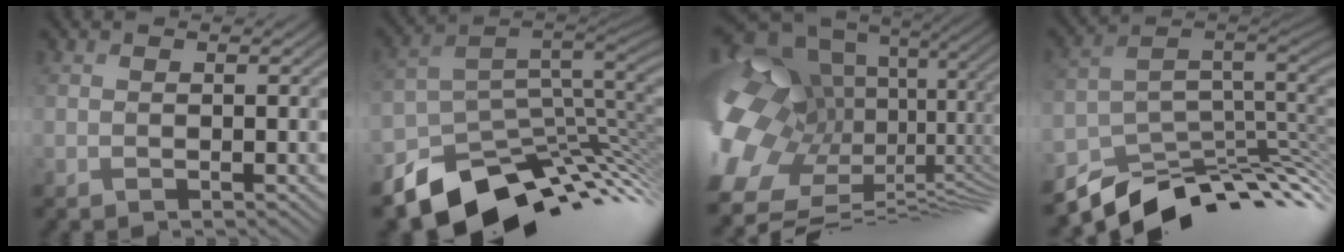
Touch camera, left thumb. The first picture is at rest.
{"total": 12.3, "force": [-6.3, 7.3, 7.6], "torque": [-0.154, -0.030, -0.104]}
{"total": 18.3, "force": [-2.7, 11.8, 13.7], "torque": [-0.296, -0.004, 0.000]}
{"total": 10.4, "force": [-5.2, 5.4, 7.2], "torque": [-0.148, -0.011, -0.089]}